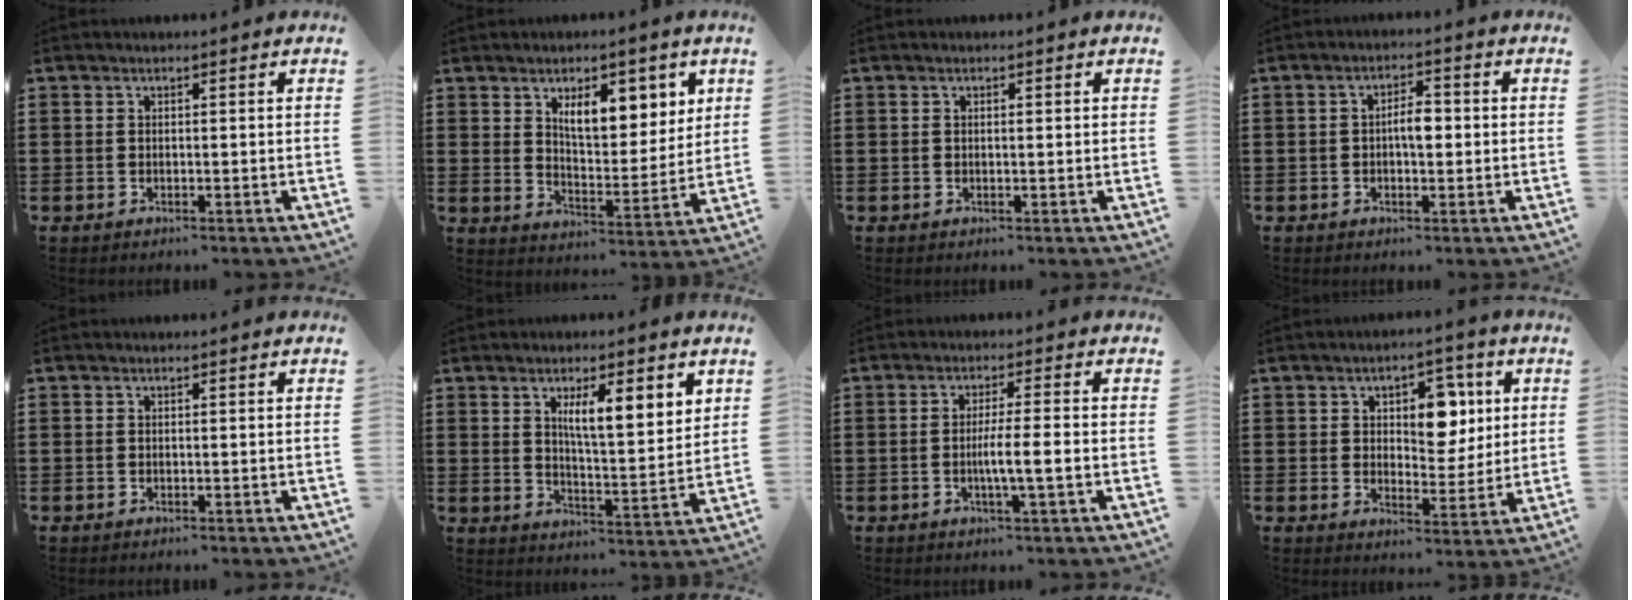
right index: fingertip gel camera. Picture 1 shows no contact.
{"total": 8.4, "force": [4.6, 3.9, 5.9], "torque": [-0.093, -0.011, 0.074]}
{"total": 0.5, "force": [0.1, 0.1, 0.5], "torque": [-0.011, -0.003, 0.002]}
{"total": 3.6, "force": [-0.1, 1.4, 3.3], "torque": [-0.053, 0.001, -0.007]}
{"total": 0.0}
{"total": 7.0, "force": [3.2, 1.8, 6.0], "torque": [-0.108, -0.005, 0.050]}
{"total": 4.5, "force": [-1.0, -0.1, 4.4], "torque": [-0.077, -0.005, -0.021]}
{"total": 6.6, "force": [2.4, 4.3, 4.4], "torque": [-0.078, 0.007, 0.035]}